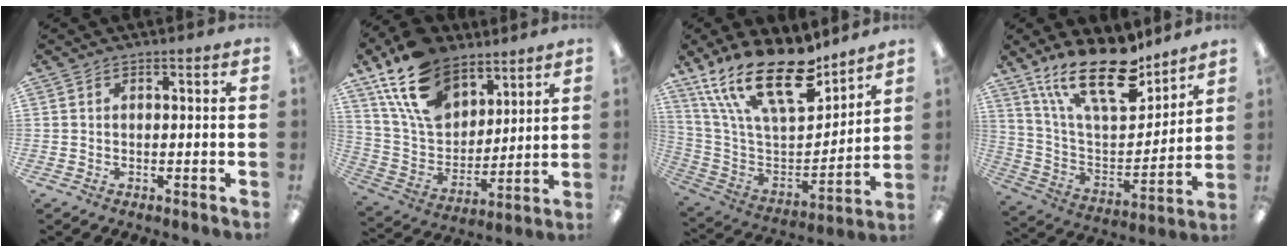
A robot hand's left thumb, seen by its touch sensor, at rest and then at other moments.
{"total": 18.8, "force": [12.1, 11.1, 9.1], "torque": [-0.177, -0.054, 0.227]}
{"total": 23.2, "force": [15.9, 8.8, 14.3], "torque": [-0.279, -0.105, 0.282]}
{"total": 22.2, "force": [15.8, 8.5, 13.1], "torque": [-0.245, -0.095, 0.277]}